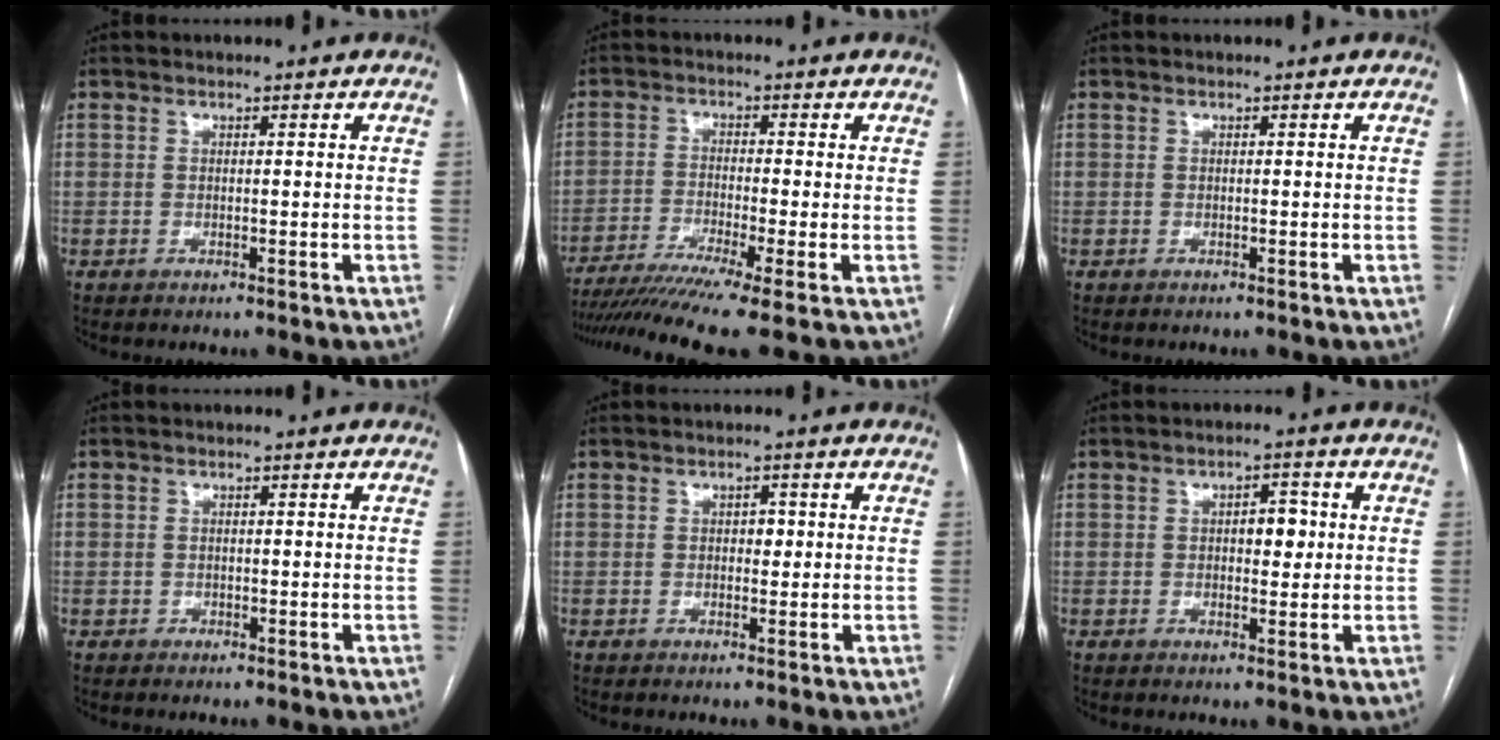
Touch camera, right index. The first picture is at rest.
{"total": 11.1, "force": [-8.5, -1.7, 7.0], "torque": [-0.106, -0.027, -0.135]}
{"total": 0.0}
{"total": 0.8, "force": [-0.3, 0.7, -0.1], "torque": [0.002, 0.006, -0.007]}
{"total": 1.6, "force": [0.2, 1.0, 1.2], "torque": [-0.013, 0.004, 0.001]}
{"total": 3.7, "force": [0.4, 1.8, 3.2], "torque": [-0.045, 0.009, 0.007]}